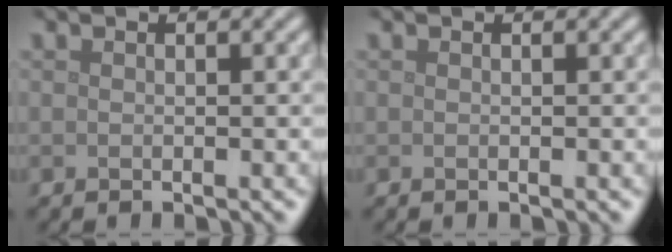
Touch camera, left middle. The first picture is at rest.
{"total": 0.0}